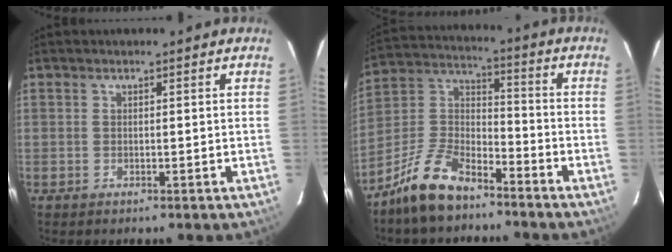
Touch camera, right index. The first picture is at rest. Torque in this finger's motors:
{"motor_torque": [0.38, -0.43, 0.34, 0.07]}